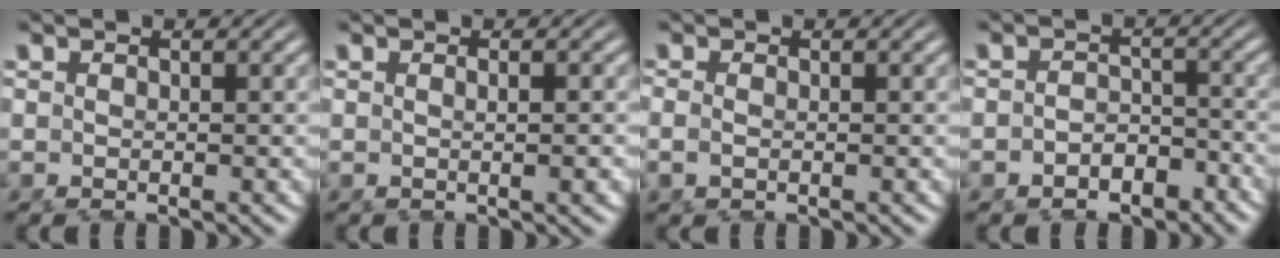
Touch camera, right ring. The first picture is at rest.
{"total": 1.0, "force": [0.1, -0.8, 0.6], "torque": [-0.005, 0.005, 0.000]}
{"total": 1.0, "force": [-0.1, 0.1, 1.0], "torque": [-0.025, -0.004, 0.002]}
{"total": 2.7, "force": [-2.4, 1.3, 0.2], "torque": [0.012, 0.004, -0.046]}